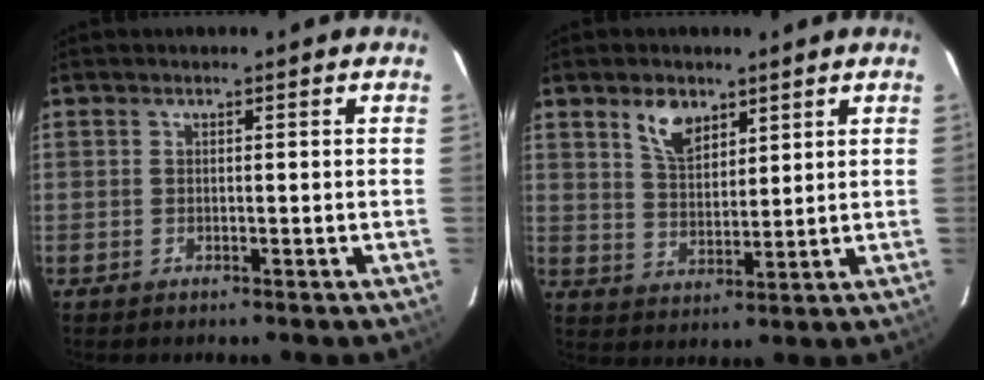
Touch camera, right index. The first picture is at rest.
{"total": 6.6, "force": [4.1, 3.5, 3.8], "torque": [-0.064, 0.006, 0.080]}